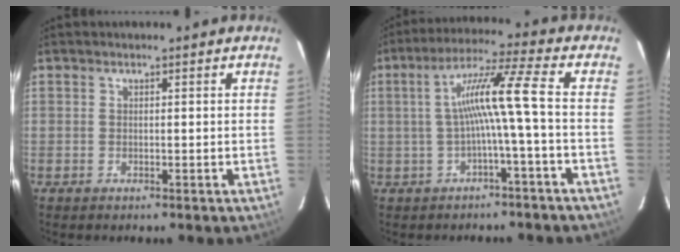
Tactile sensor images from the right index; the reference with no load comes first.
{"total": 8.3, "force": [-1.5, -1.4, 8.1], "torque": [-0.162, 0.012, -0.017]}